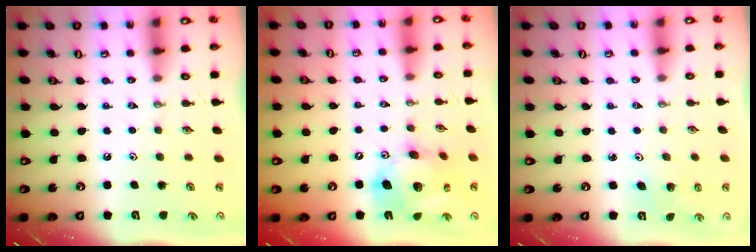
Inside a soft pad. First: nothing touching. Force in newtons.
{"total": 17.1, "press": 16.9, "slide": 2.2}
{"total": 2.3, "press": 2.3, "slide": 0.2}